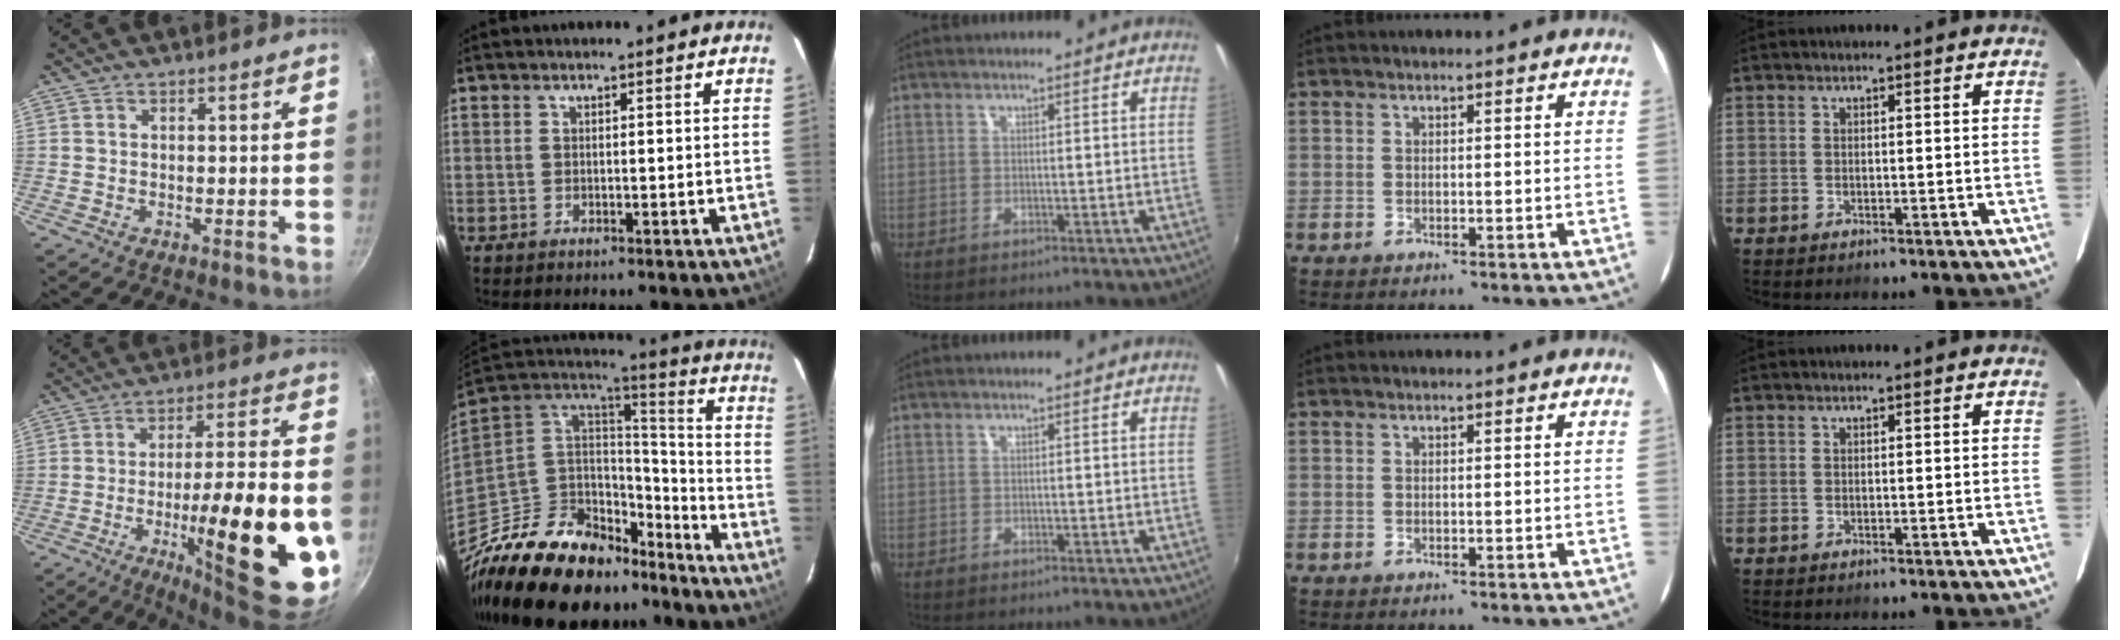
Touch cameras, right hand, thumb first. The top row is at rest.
{"thumb": {"total": 24.9, "force": [-6.9, 6.1, 23.2], "torque": [-0.319, 0.023, -0.094]}, "index": {"total": 27.0, "force": [-19.5, 13.3, 13.1], "torque": [-0.269, 0.021, -0.307]}}